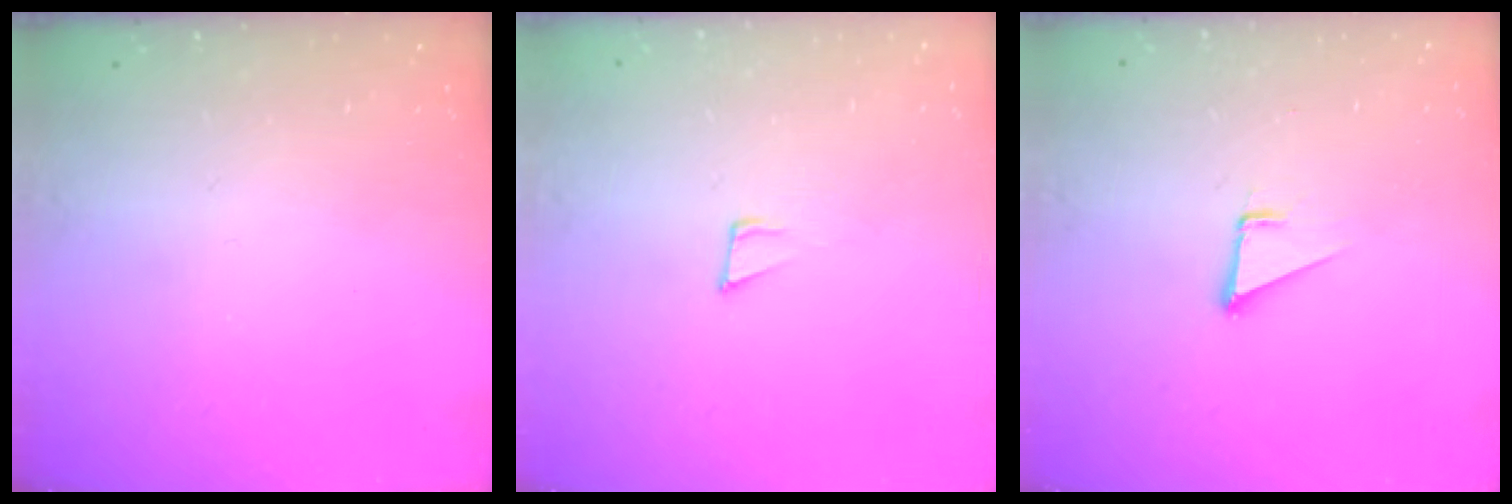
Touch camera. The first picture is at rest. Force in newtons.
{"total": 7.0, "press": 6.8, "slide": 1.4}
{"total": 1.9, "press": 1.9, "slide": 0.1}